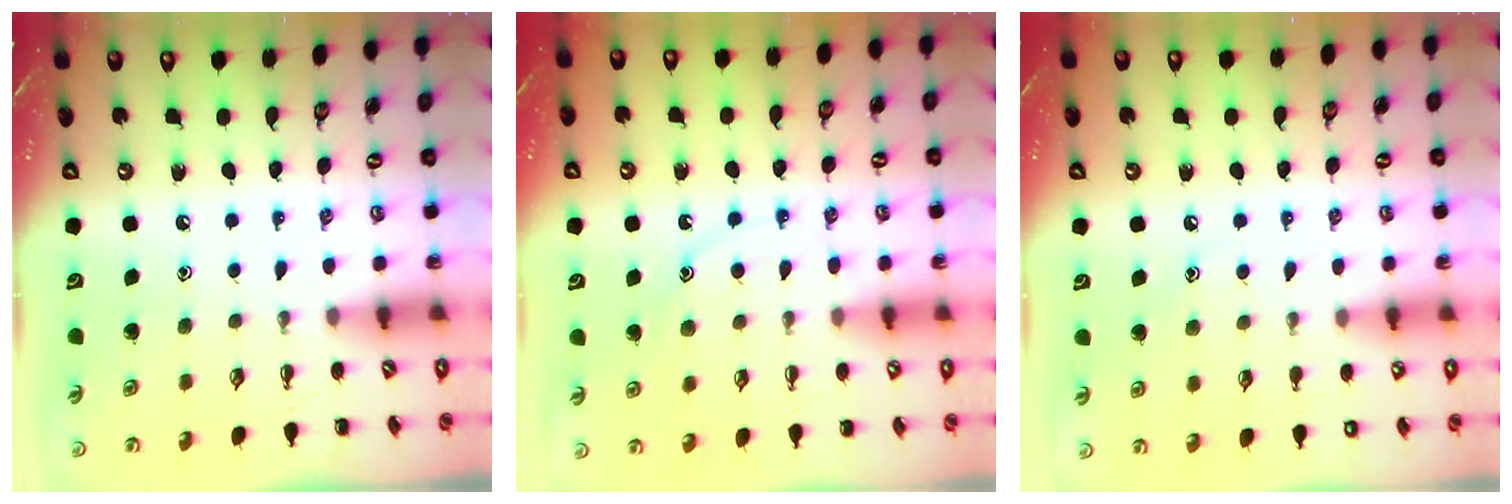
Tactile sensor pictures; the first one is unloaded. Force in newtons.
{"total": 10.6, "press": 10.5, "slide": 0.7}
{"total": 6.6, "press": 6.4, "slide": 1.6}